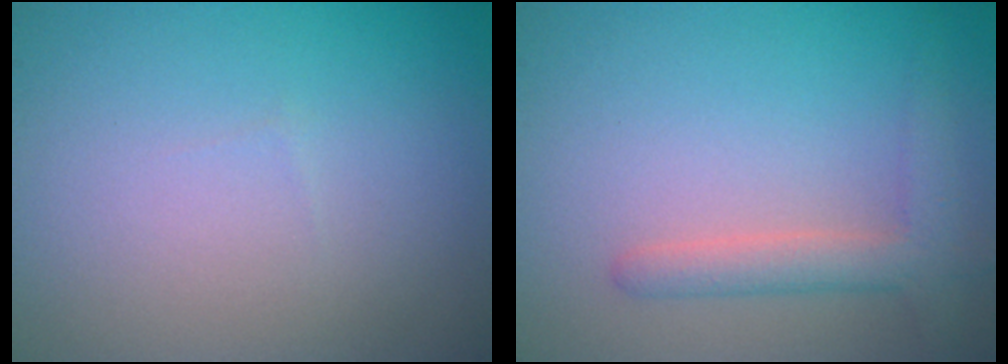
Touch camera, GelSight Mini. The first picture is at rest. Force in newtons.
{"total": 2.9, "press": 2.9, "slide": 0.2}